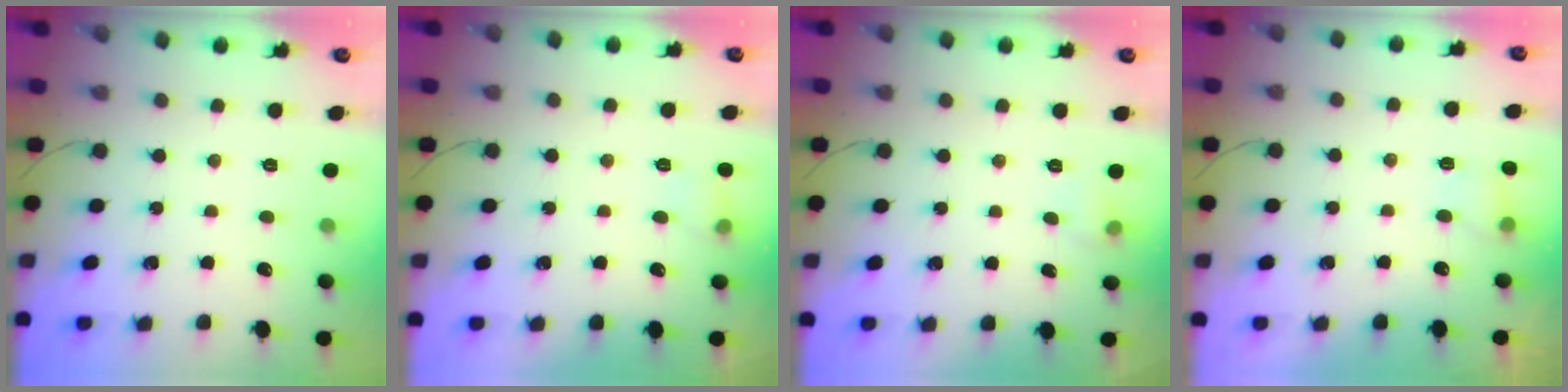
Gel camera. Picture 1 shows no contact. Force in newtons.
{"total": 5.5, "press": 5.3, "slide": 1.7}
{"total": 4.3, "press": 4.1, "slide": 1.4}
{"total": 4.9, "press": 4.7, "slide": 1.3}